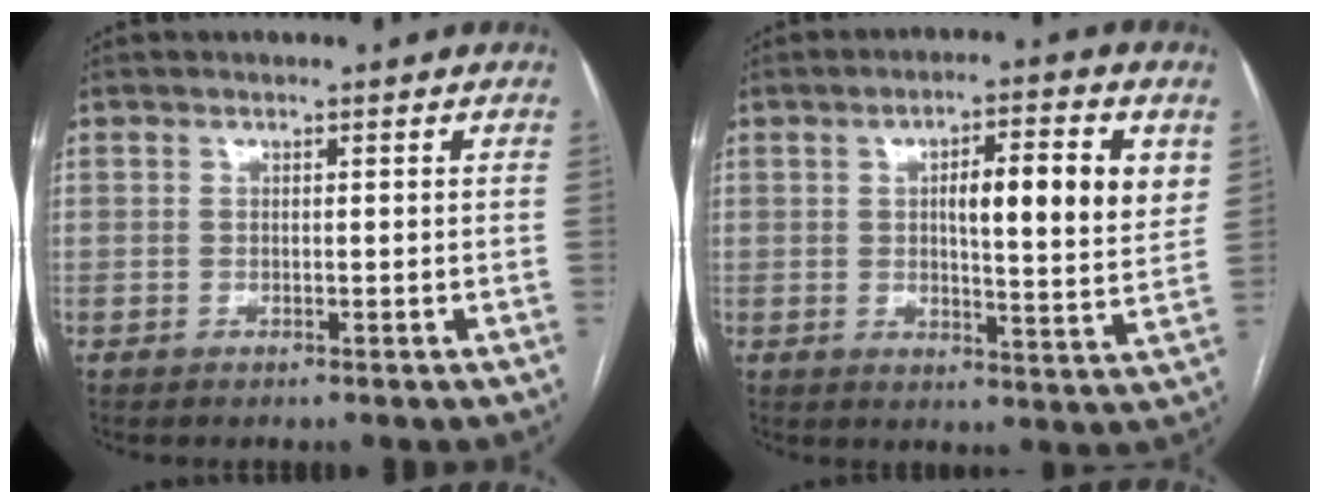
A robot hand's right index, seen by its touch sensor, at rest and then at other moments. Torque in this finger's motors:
{"motor_torque": [0.44, 0.25, 0.18, 0.07]}